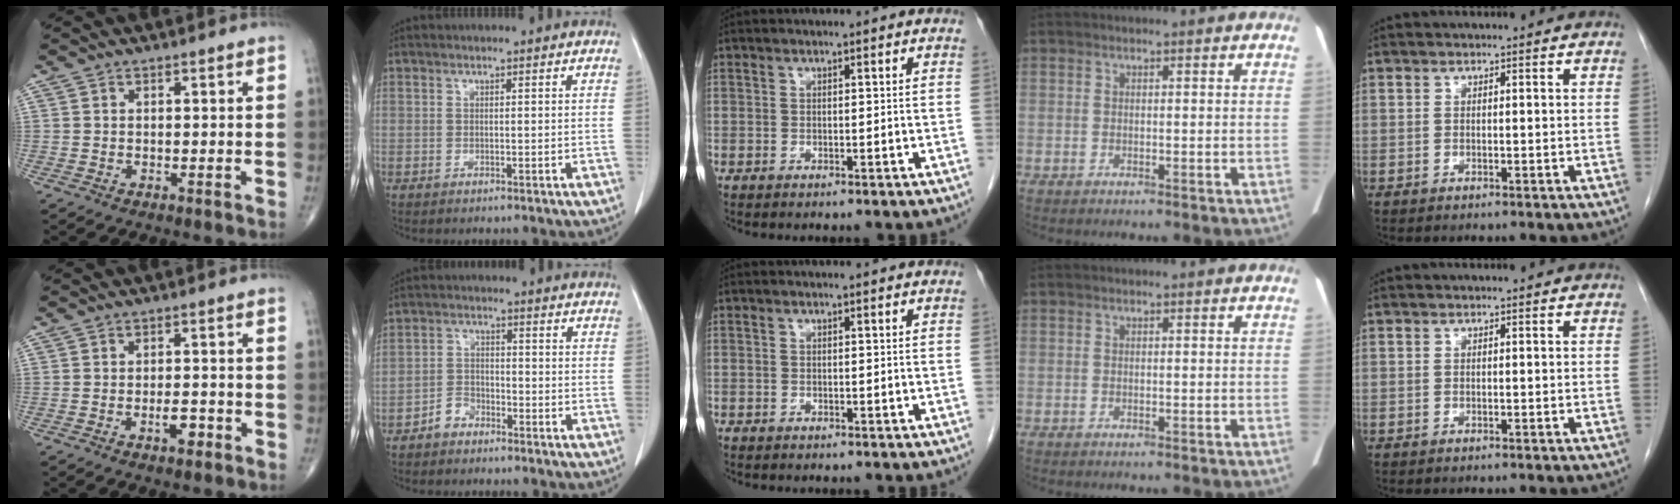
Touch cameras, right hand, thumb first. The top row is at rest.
{"thumb": {"total": 3.3, "force": [-1.5, 1.5, 2.6], "torque": [-0.031, 0.007, -0.025]}, "index": {"total": 3.3, "force": [-2.4, 2.1, 0.7], "torque": [-0.012, 0.010, -0.047]}, "middle": {"total": 1.2, "force": [-1.0, 0.5, 0.3], "torque": [-0.007, 0.001, -0.014]}}